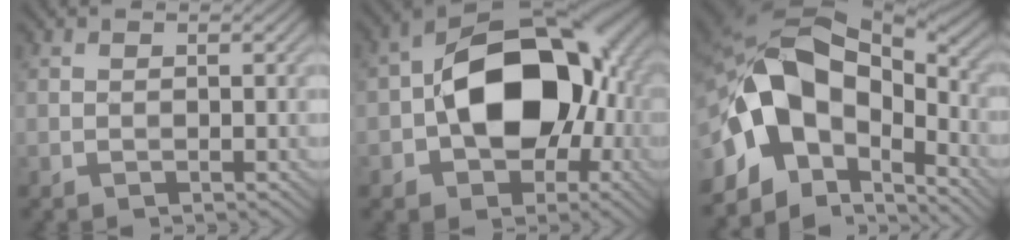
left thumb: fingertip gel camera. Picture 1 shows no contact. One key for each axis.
{"total": 16.3, "fx": -1.8, "fy": 10.9, "fz": 12.0, "tx": -0.176, "ty": 0.014, "tz": -0.046}
{"total": 16.4, "fx": -4.1, "fy": 10.5, "fz": 11.9, "tx": -0.225, "ty": -0.006, "tz": -0.073}